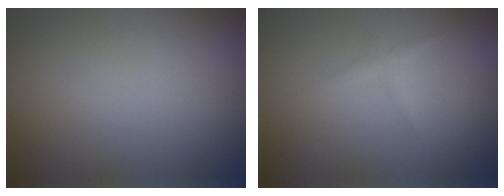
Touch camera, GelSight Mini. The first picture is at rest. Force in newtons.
{"total": 1.0, "press": 1.0, "slide": 0.1}